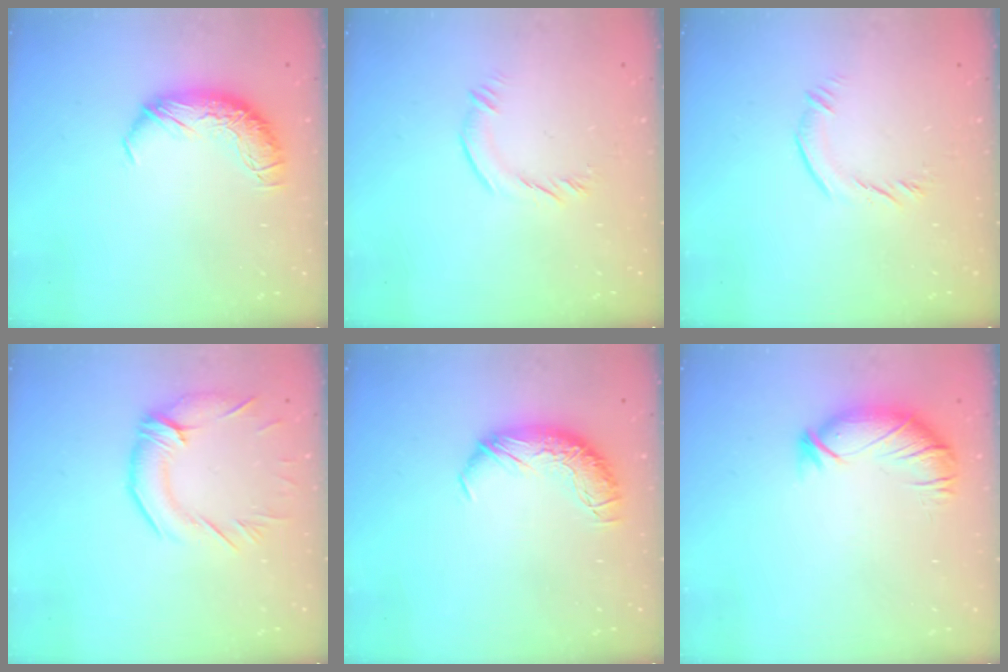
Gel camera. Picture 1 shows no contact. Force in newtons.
{"total": 4.3, "press": 4.2, "slide": 0.6}
{"total": 4.1, "press": 3.9, "slide": 1.2}
{"total": 2.9, "press": 2.5, "slide": 1.5}
{"total": 0.0}
{"total": 2.9, "press": 2.4, "slide": 1.7}